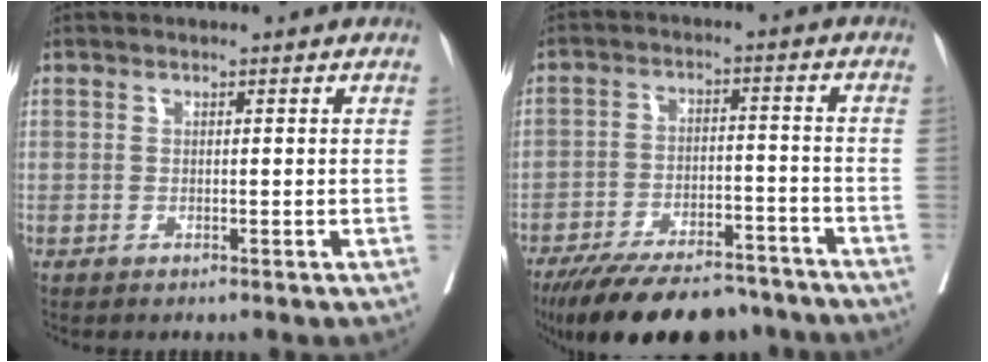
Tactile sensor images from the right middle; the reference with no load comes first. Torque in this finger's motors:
{"motor_torque": [1.03, -1.11, 0.55, 0.10]}